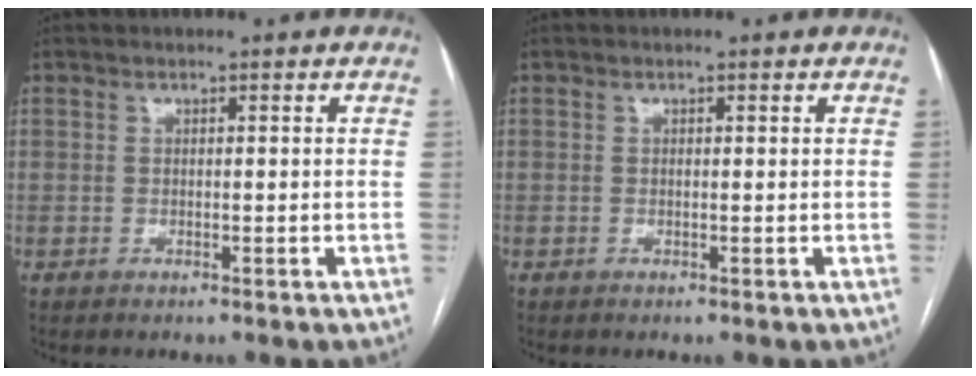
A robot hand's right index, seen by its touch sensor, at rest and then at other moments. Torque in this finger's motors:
{"motor_torque": [0.10, 0.04, 0.03, 0.01]}